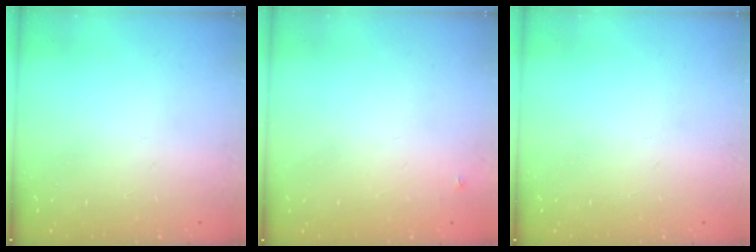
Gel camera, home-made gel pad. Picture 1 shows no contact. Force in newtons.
{"total": 3.4, "press": 3.3, "slide": 0.4}
{"total": 0.0}